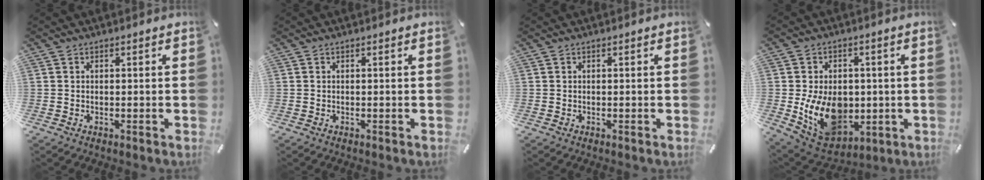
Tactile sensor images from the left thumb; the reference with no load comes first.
{"total": 0.0}
{"total": 0.0}
{"total": 14.8, "force": [-1.8, 11.1, 9.6], "torque": [-0.191, 0.001, -0.025]}